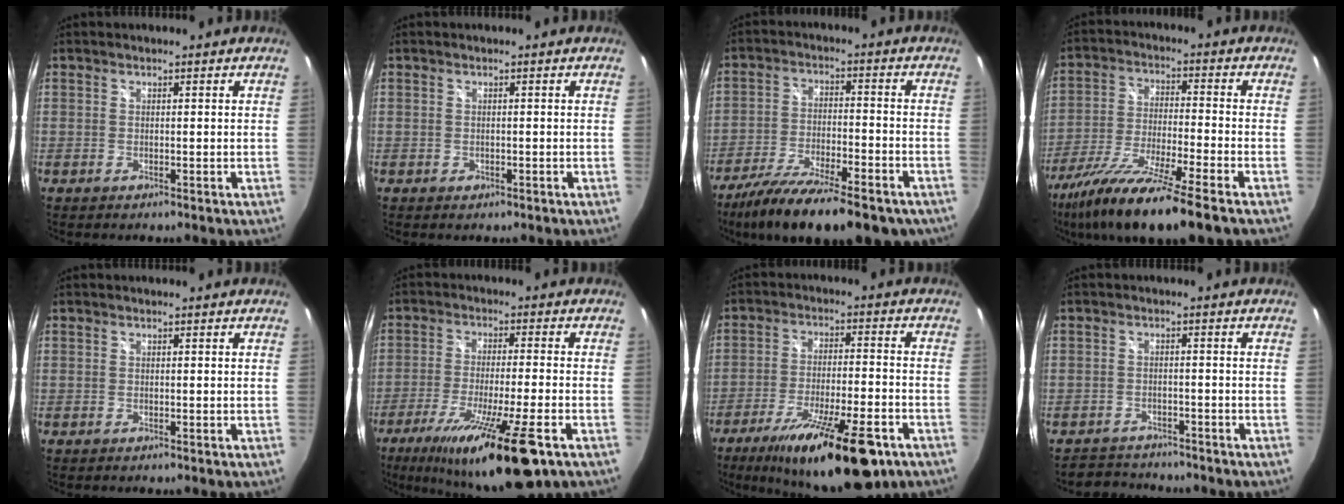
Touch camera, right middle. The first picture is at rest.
{"total": 0.6, "force": [-0.1, 0.5, 0.1], "torque": [-0.001, -0.003, -0.001]}
{"total": 21.4, "force": [-16.3, 6.2, 12.4], "torque": [-0.224, -0.050, -0.248]}
{"total": 17.3, "force": [-12.5, 1.0, 11.9], "torque": [-0.237, -0.049, -0.224]}
{"total": 0.0}
{"total": 18.1, "force": [-10.4, 2.0, 14.7], "torque": [-0.269, -0.057, -0.169]}
{"total": 20.2, "force": [-12.9, 5.1, 14.6], "torque": [-0.249, -0.037, -0.197]}
{"total": 4.5, "force": [-4.2, 1.7, -0.1], "torque": [-0.012, 0.014, -0.070]}